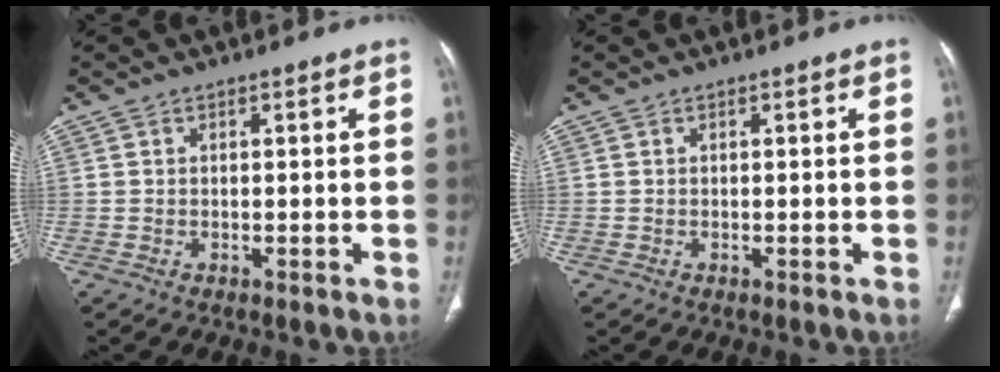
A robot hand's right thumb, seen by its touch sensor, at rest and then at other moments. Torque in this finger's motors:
{"motor_torque": [0.00, -0.01, 0.17, -0.04, 0.00]}